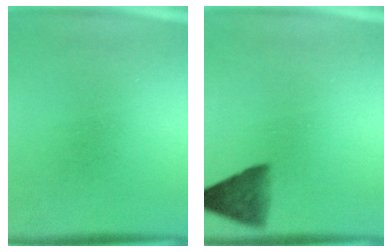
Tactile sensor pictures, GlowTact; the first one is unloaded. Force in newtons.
{"total": 5.8}